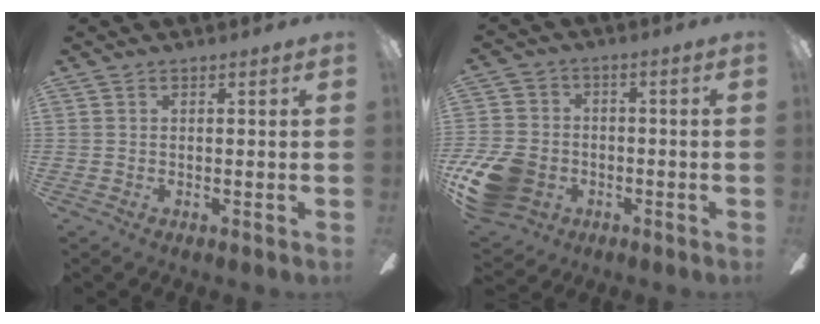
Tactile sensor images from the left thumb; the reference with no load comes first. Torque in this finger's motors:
{"motor_torque": [-0.04, 0.25, 0.29, -0.22, 0.14]}